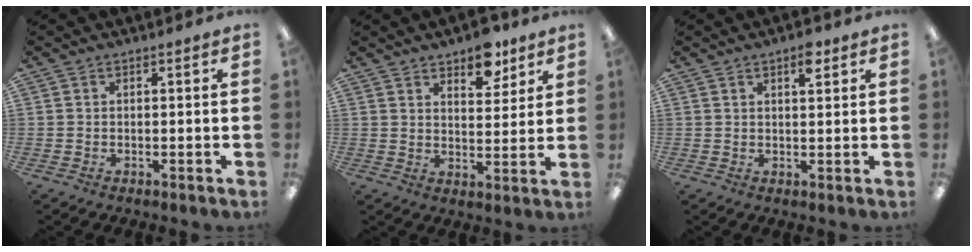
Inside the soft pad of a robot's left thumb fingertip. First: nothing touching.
{"total": 8.2, "force": [6.3, 3.9, 3.6], "torque": [-0.033, -0.035, 0.106]}
{"total": 4.0, "force": [2.6, 1.4, 2.7], "torque": [-0.028, -0.010, 0.038]}